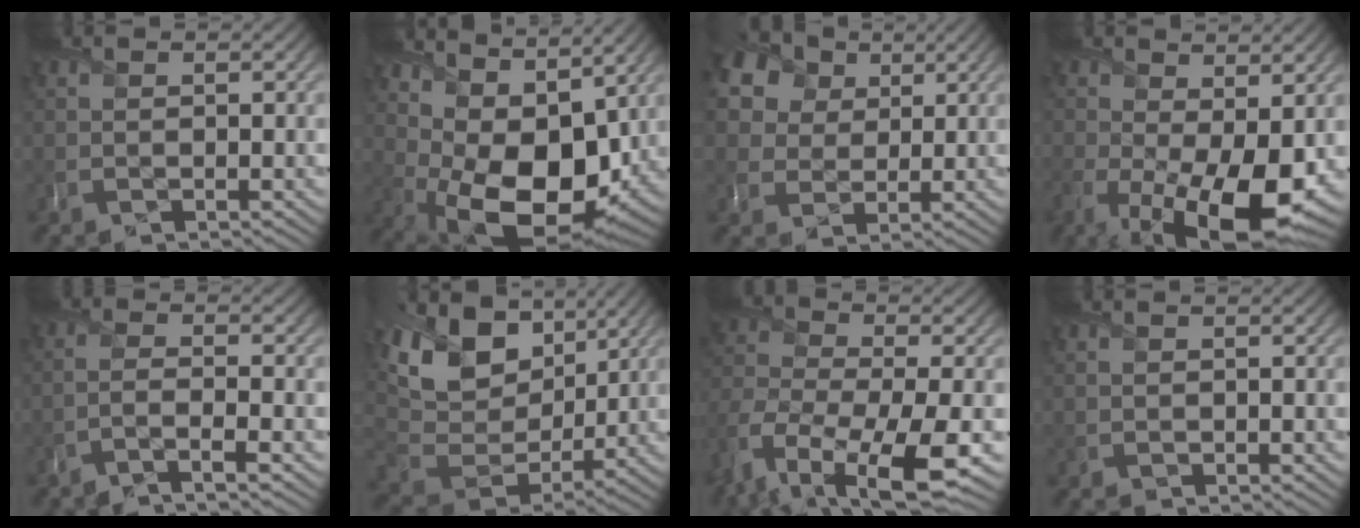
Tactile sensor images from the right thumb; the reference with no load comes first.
{"total": 14.1, "force": [3.5, 7.9, 11.2], "torque": [-0.216, -0.022, 0.077]}
{"total": 12.4, "force": [6.3, 8.9, 5.9], "torque": [-0.175, 0.032, 0.115]}
{"total": 13.7, "force": [-4.0, 6.7, 11.3], "torque": [-0.216, -0.052, -0.043]}
{"total": 3.7, "force": [-2.4, 0.4, 2.8], "torque": [-0.047, 0.008, -0.068]}
{"total": 14.1, "force": [6.7, 9.1, 8.4], "torque": [-0.197, 0.020, 0.124]}
{"total": 13.0, "force": [-7.0, 5.9, 9.2], "torque": [-0.218, -0.027, -0.122]}
{"total": 0.0}